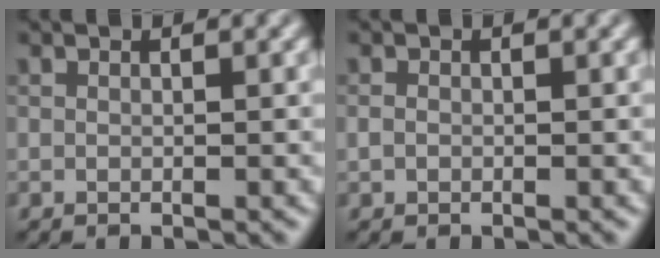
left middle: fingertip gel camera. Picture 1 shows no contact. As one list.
[{"total": 0.8, "force": [0.0, 0.7, 0.4], "torque": [-0.007, -0.002, -0.002]}]